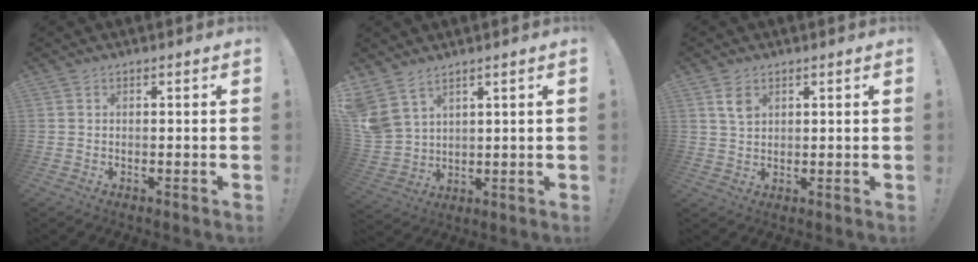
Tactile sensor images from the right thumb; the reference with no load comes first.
{"total": 7.4, "force": [5.5, 3.9, 2.9], "torque": [-0.066, -0.029, 0.115]}
{"total": 4.5, "force": [2.2, 2.8, 2.7], "torque": [-0.039, -0.007, 0.039]}